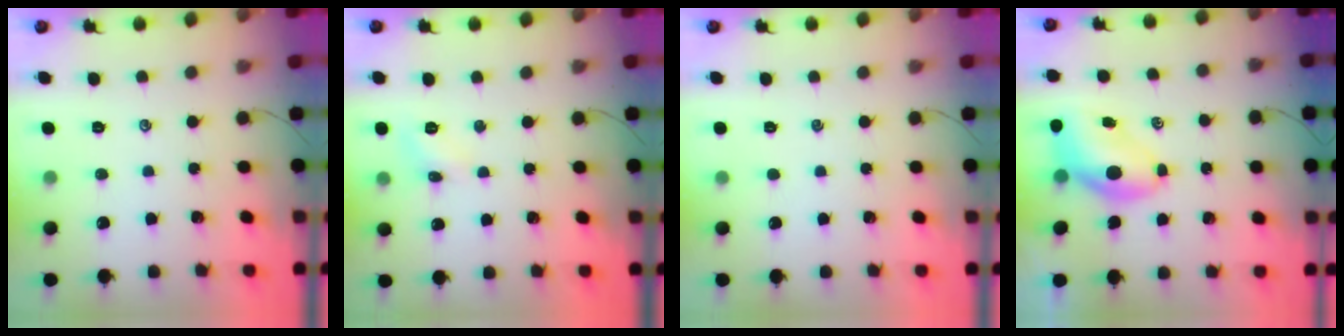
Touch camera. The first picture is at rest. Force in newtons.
{"total": 6.8, "press": 6.4, "slide": 2.1}
{"total": 0.0}
{"total": 6.6, "press": 6.5, "slide": 1.3}